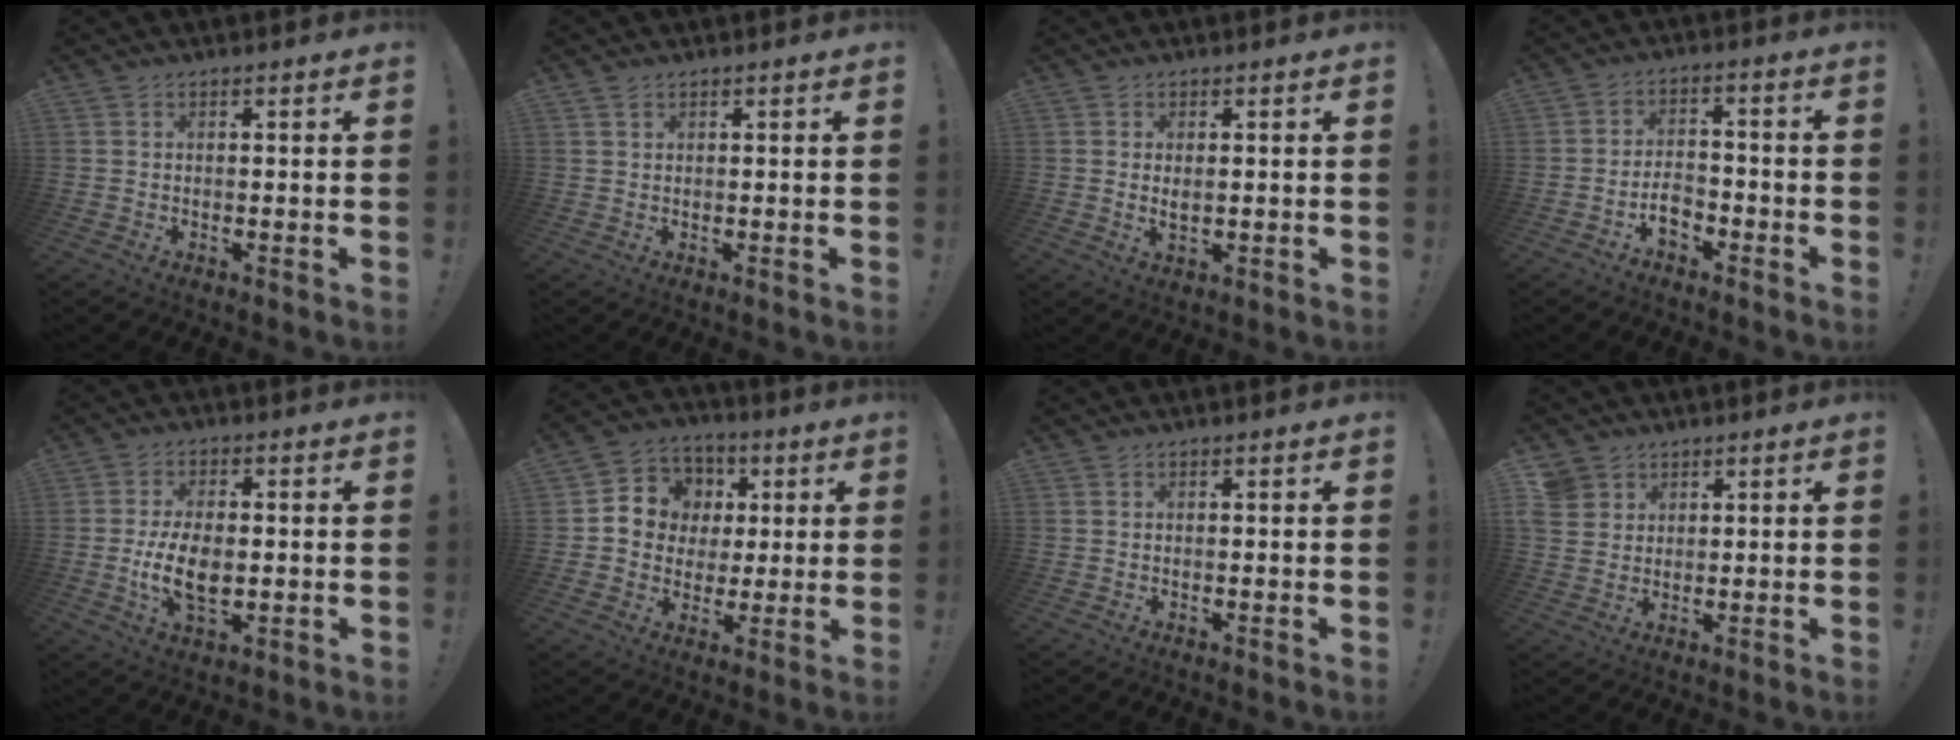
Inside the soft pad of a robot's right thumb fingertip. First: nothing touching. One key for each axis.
{"total": 1.3, "fx": 0.9, "fy": 0.8, "fz": 0.4, "tx": -0.006, "ty": 0.000, "tz": 0.017}
{"total": 2.5, "fx": 0.6, "fy": 1.3, "fz": 2.0, "tx": -0.022, "ty": -0.005, "tz": 0.007}
{"total": 5.8, "fx": -3.5, "fy": 3.4, "fz": 3.1, "tx": -0.051, "ty": 0.014, "tz": -0.063}
{"total": 9.9, "fx": -1.4, "fy": 5.1, "fz": 8.4, "tx": -0.153, "ty": -0.005, "tz": -0.027}
{"total": 10.0, "fx": 1.1, "fy": 9.5, "fz": 2.8, "tx": -0.039, "ty": 0.000, "tz": 0.028}
{"total": 0.0}
{"total": 5.3, "fx": 3.0, "fy": 4.3, "fz": 1.0, "tx": -0.015, "ty": -0.012, "tz": 0.060}